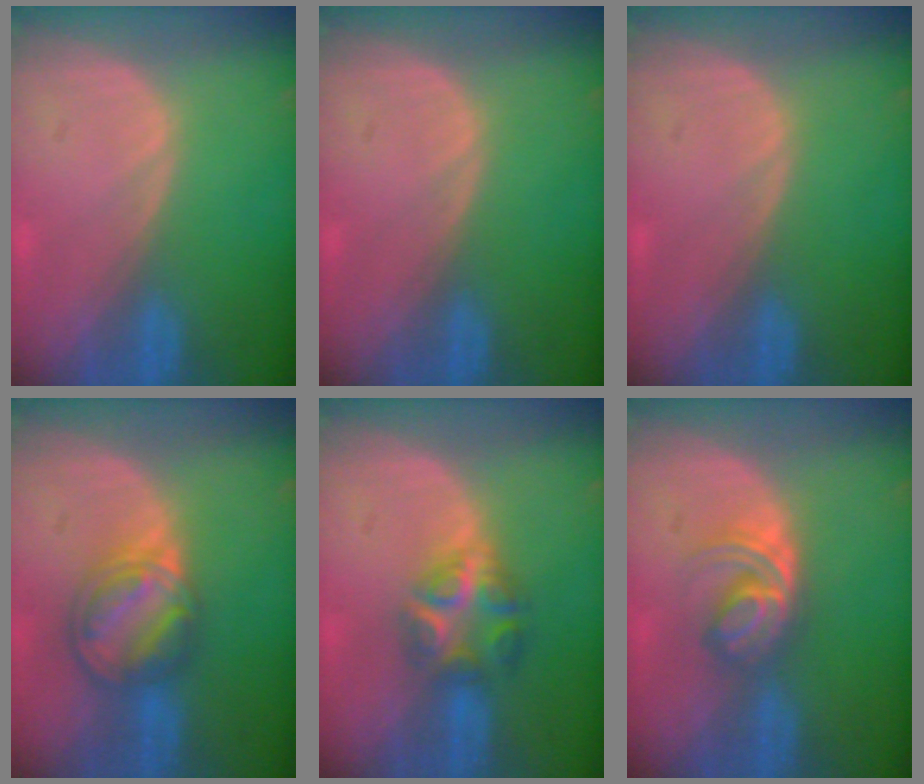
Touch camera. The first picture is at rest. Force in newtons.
{"total": 0.0}
{"total": 0.0}
{"total": 7.7, "press": 6.8, "slide": 3.6}
{"total": 5.7, "press": 5.7, "slide": 0.2}
{"total": 5.9, "press": 5.1, "slide": 3.1}